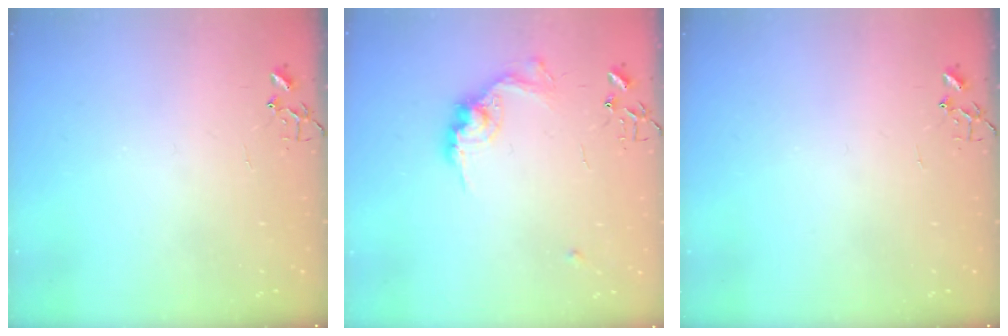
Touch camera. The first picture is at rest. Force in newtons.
{"total": 12.9, "press": 12.9, "slide": 0.9}
{"total": 0.0}